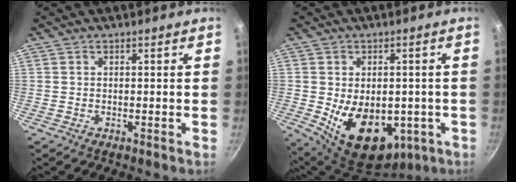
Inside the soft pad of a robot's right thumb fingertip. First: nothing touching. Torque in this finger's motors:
{"motor_torque": [-0.19, 1.26, 1.50, -0.05, 0.12]}